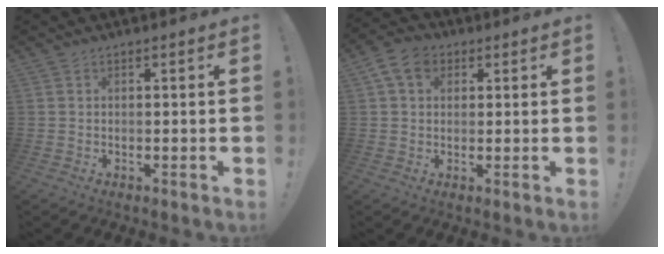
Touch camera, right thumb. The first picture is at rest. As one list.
[{"total": 8.0, "force": [3.2, 5.8, 4.4], "torque": [-0.077, -0.003, 0.062]}]